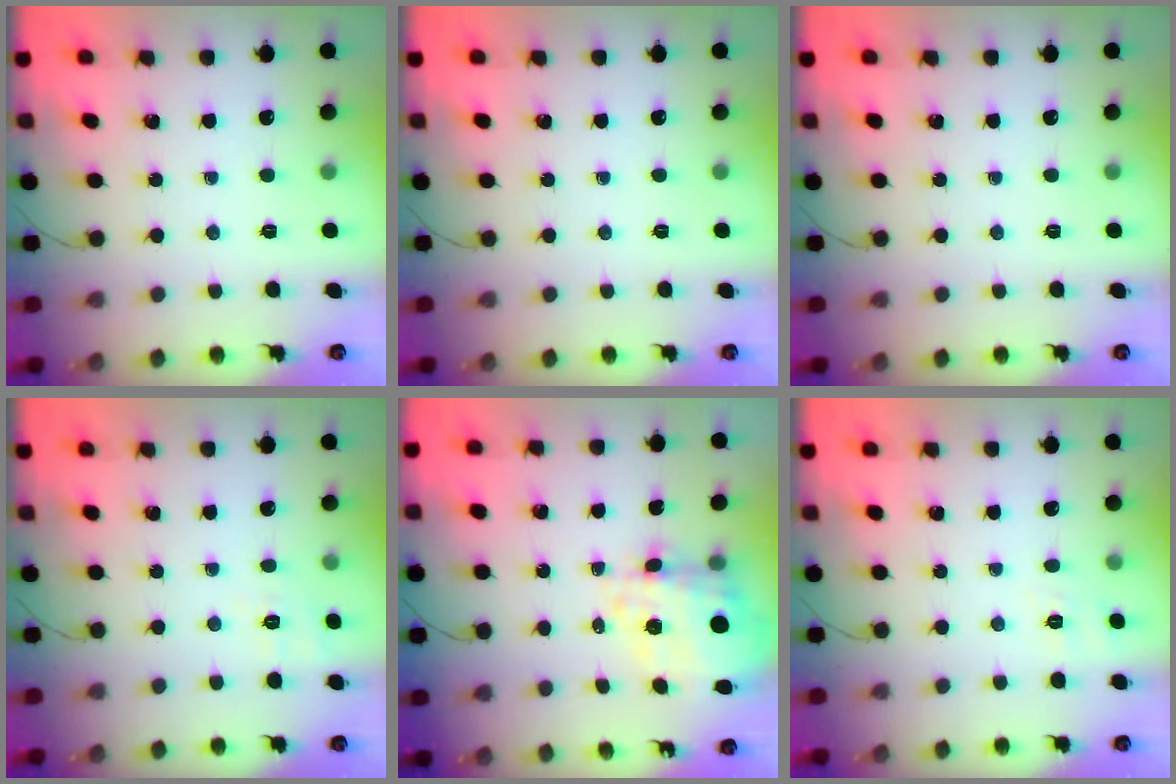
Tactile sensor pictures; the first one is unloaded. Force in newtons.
{"total": 0.0}
{"total": 0.0}
{"total": 3.2, "press": 2.6, "slide": 1.9}
{"total": 8.2, "press": 7.6, "slide": 3.0}
{"total": 6.7, "press": 6.5, "slide": 1.8}